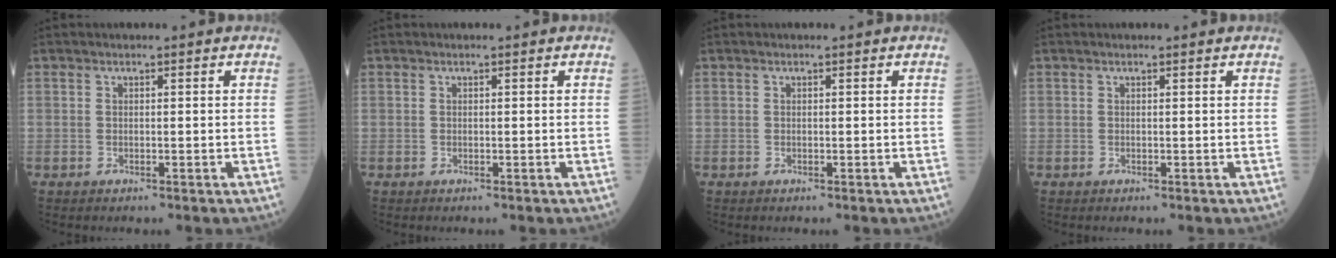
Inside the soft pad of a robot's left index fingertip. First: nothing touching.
{"total": 0.0}
{"total": 0.0}
{"total": 0.9, "force": [0.8, 0.1, 0.2], "torque": [-0.008, 0.003, 0.010]}